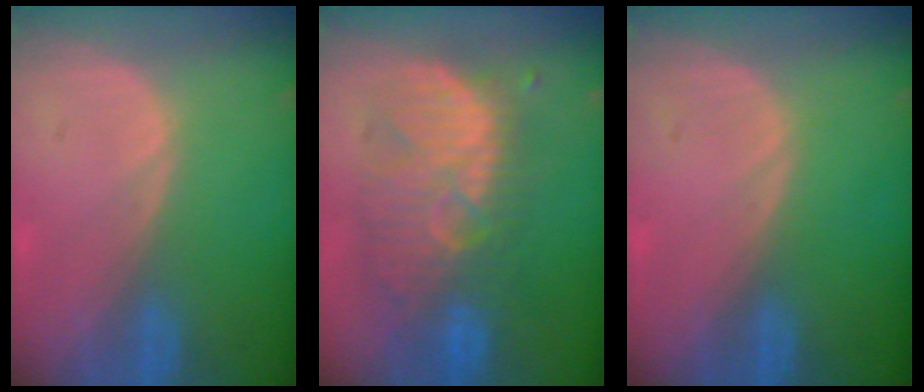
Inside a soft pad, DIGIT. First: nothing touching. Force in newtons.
{"total": 9.9, "press": 9.7, "slide": 2.0}
{"total": 0.0}